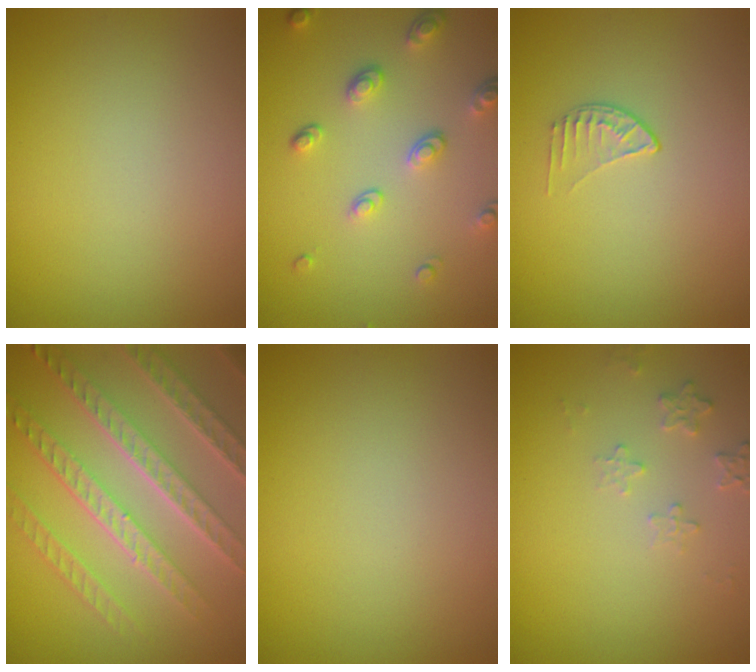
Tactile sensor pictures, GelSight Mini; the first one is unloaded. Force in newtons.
{"total": 3.3, "press": 2.6, "slide": 2.1}
{"total": 1.1, "press": 0.7, "slide": 0.9}
{"total": 7.9, "press": 5.7, "slide": 5.5}
{"total": 0.0}
{"total": 1.6, "press": 1.6, "slide": 0.4}